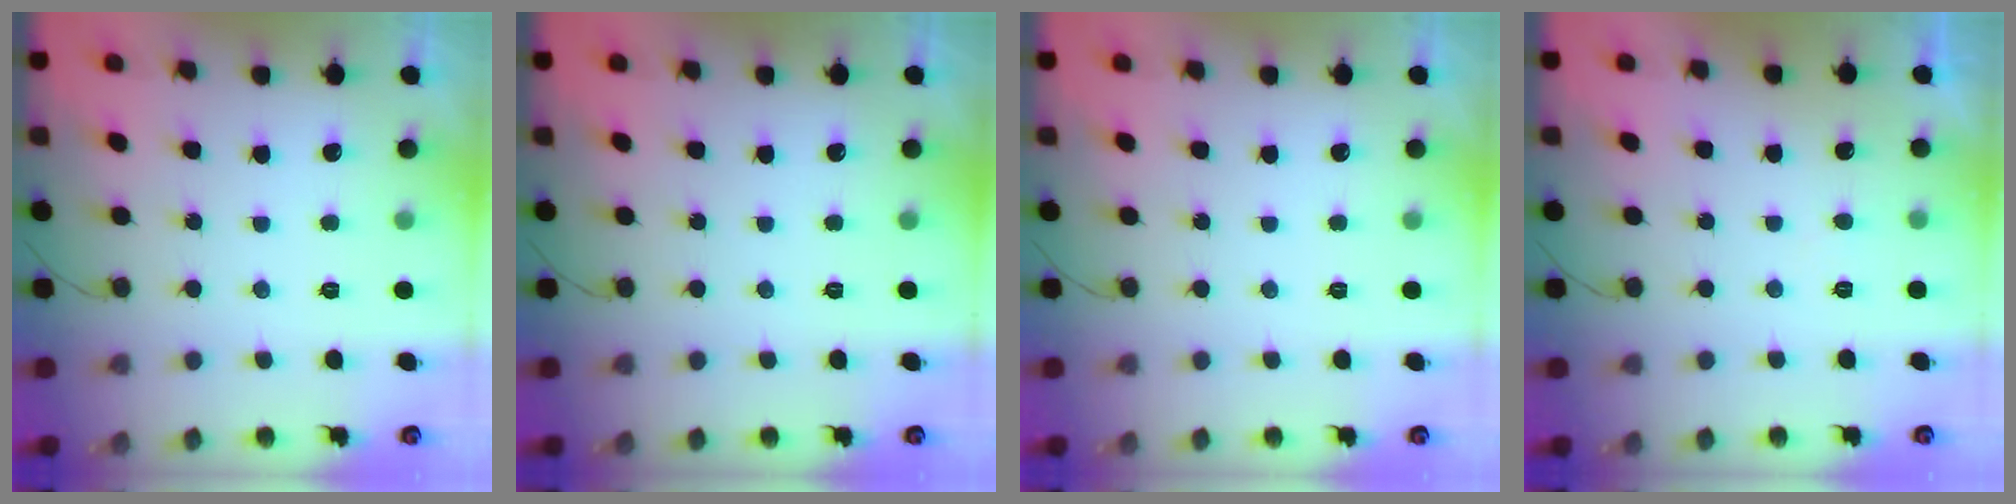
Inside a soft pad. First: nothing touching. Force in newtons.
{"total": 0.0}
{"total": 0.0}
{"total": 2.3, "press": 2.3, "slide": 0.2}